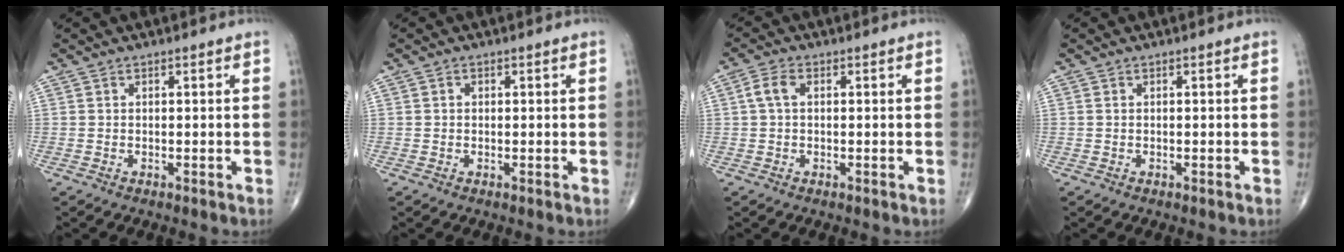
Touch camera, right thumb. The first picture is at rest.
{"total": 0.8, "force": [0.2, 0.7, 0.4], "torque": [-0.002, 0.002, 0.002]}
{"total": 3.3, "force": [0.7, 1.9, 2.7], "torque": [-0.064, 0.009, 0.012]}
{"total": 0.0}